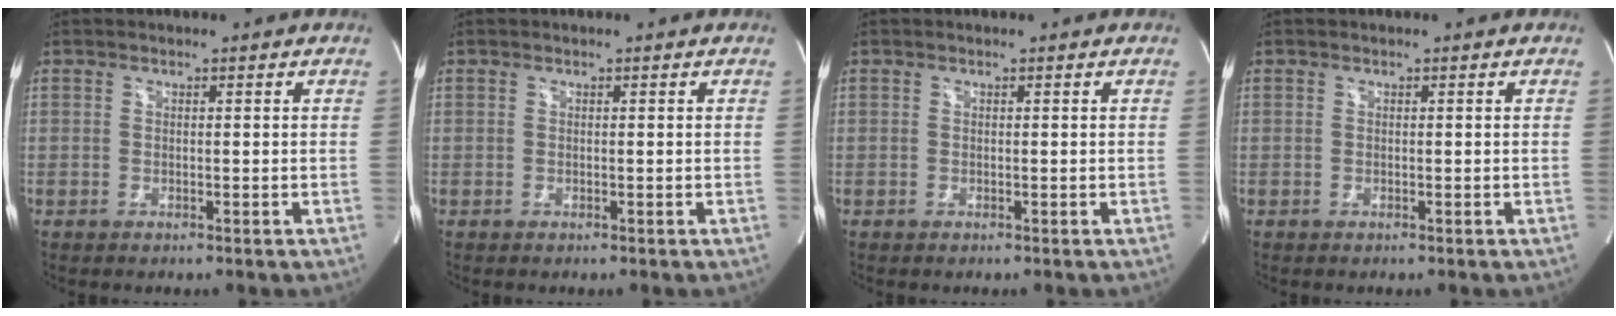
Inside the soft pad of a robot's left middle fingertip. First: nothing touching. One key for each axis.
{"total": 0.0}
{"total": 0.0}
{"total": 0.0}